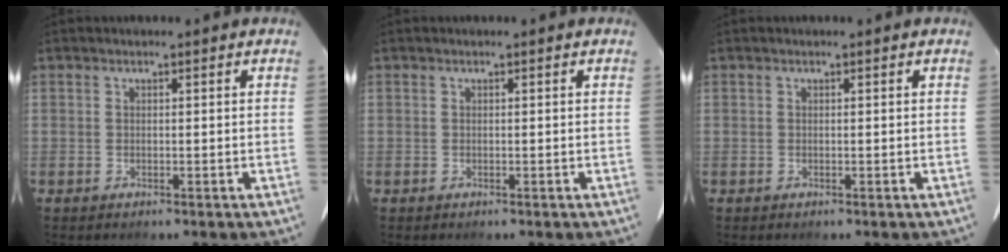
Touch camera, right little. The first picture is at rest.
{"total": 0.0}
{"total": 0.0}